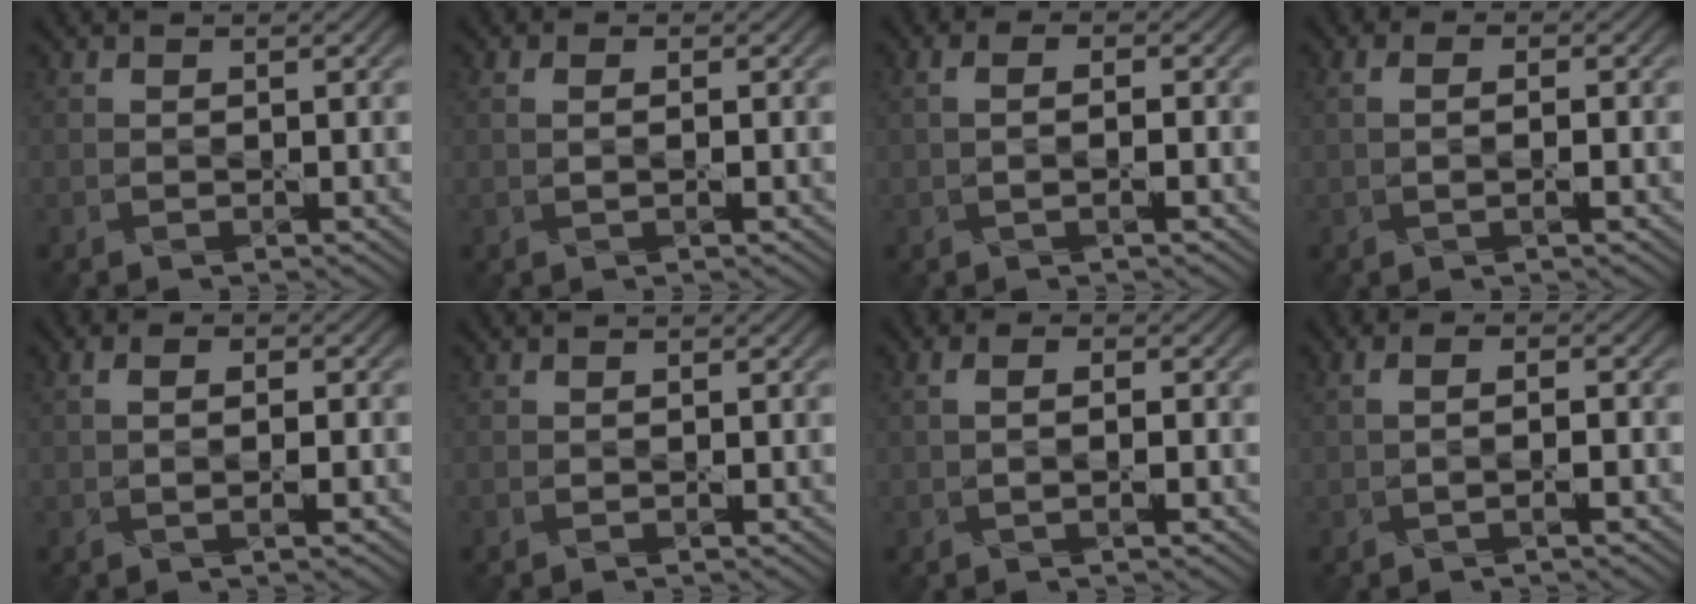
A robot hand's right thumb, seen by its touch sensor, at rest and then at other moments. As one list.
[{"total": 1.4, "force": [0.3, 0.6, 1.2], "torque": [-0.017, -0.006, 0.002]}, {"total": 2.1, "force": [-0.2, 0.6, 2.0], "torque": [-0.034, 0.001, -0.010]}, {"total": 2.1, "force": [0.0, 1.0, 1.9], "torque": [-0.022, -0.005, -0.005]}, {"total": 2.9, "force": [-0.1, 1.3, 2.6], "torque": [-0.032, -0.004, -0.004]}, {"total": 0.0}, {"total": 2.3, "force": [-0.1, 0.9, 2.1], "torque": [-0.029, -0.005, -0.006]}, {"total": 2.4, "force": [-0.4, 0.7, 2.2], "torque": [-0.041, 0.003, -0.012]}]